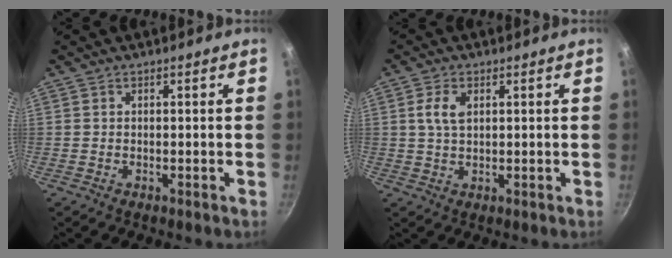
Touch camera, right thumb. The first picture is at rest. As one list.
[{"total": 4.4, "force": [1.3, 2.6, 3.4], "torque": [-0.062, 0.001, 0.023]}]